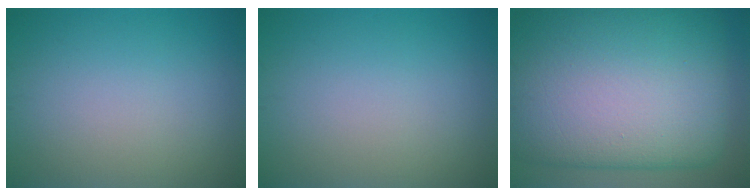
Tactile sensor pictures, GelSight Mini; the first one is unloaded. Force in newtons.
{"total": 0.0}
{"total": 20.2, "press": 20.2, "slide": 0.3}